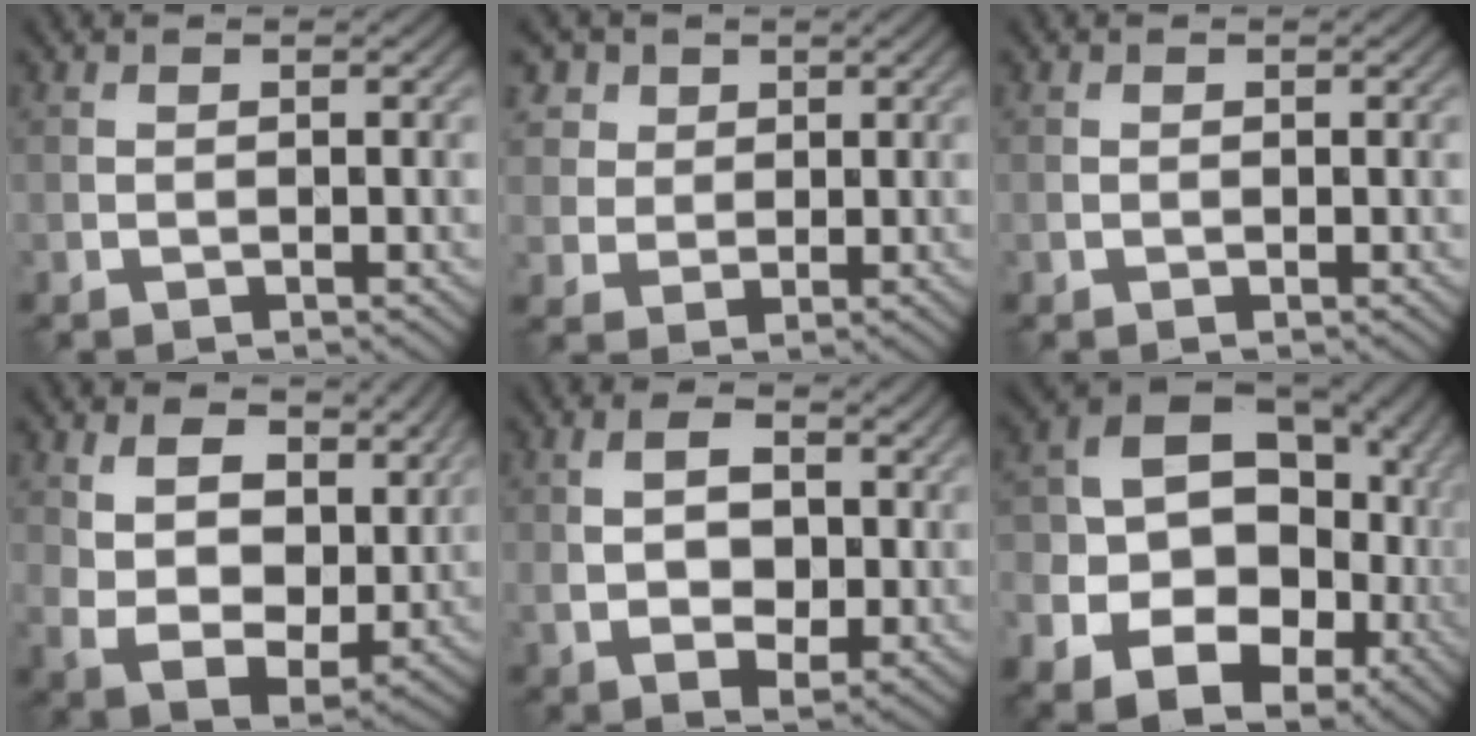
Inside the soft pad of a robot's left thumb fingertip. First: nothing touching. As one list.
[{"total": 6.3, "force": [3.0, 5.0, 2.2], "torque": [-0.104, -0.003, 0.063]}, {"total": 0.6, "force": [-0.1, 0.5, 0.3], "torque": [-0.005, -0.003, -0.002]}, {"total": 10.3, "force": [4.2, 6.5, 6.7], "torque": [-0.157, -0.017, 0.074]}, {"total": 7.5, "force": [1.1, 4.4, 6.0], "torque": [-0.122, -0.006, 0.019]}, {"total": 22.0, "force": [-6.8, 16.7, 12.7], "torque": [-0.209, -0.038, -0.104]}]